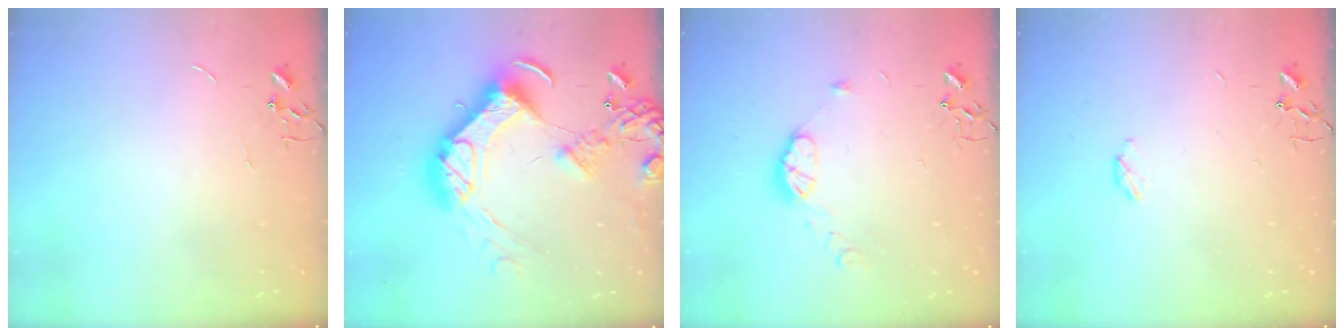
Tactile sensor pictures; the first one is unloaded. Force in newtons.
{"total": 23.5, "press": 23.3, "slide": 3.0}
{"total": 8.5, "press": 8.5, "slide": 0.4}
{"total": 3.6, "press": 3.6, "slide": 0.6}